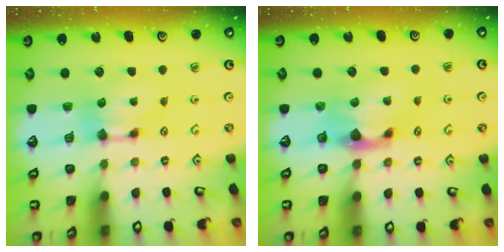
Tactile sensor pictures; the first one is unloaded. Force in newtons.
{"total": 2.1, "press": 1.7, "slide": 1.2}